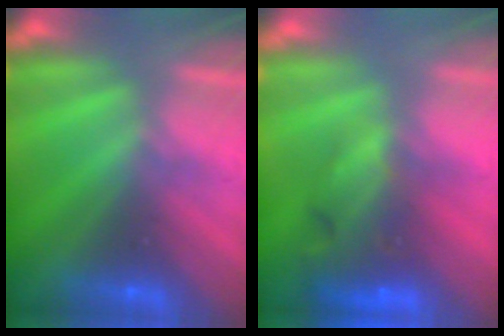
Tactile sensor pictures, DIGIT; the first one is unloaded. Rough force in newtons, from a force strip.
{"total": 7.6}